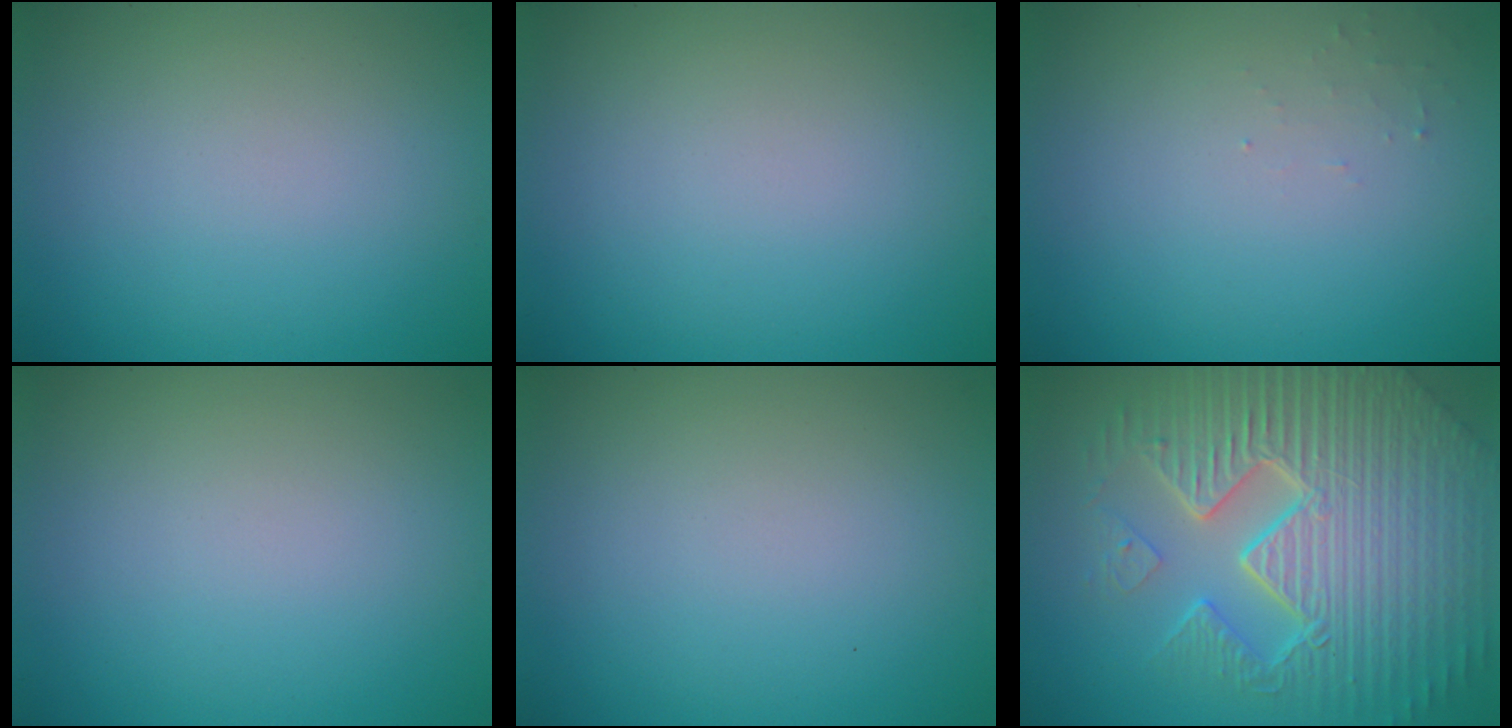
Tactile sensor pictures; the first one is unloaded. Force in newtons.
{"total": 0.0}
{"total": 0.7, "press": 0.7, "slide": 0.2}
{"total": 0.0}
{"total": 0.0}
{"total": 10.8, "press": 7.0, "slide": 8.3}